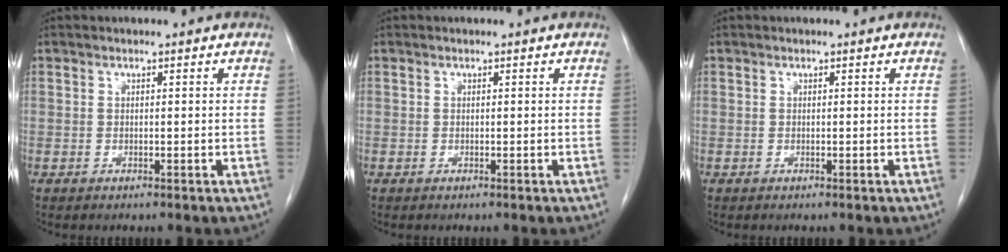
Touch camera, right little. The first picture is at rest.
{"total": 0.0}
{"total": 0.0}